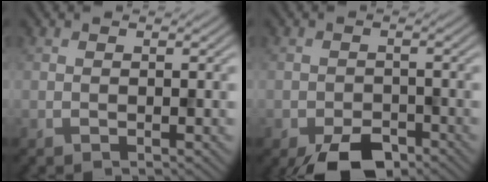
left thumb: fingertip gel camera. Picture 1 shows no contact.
{"total": 5.4, "force": [-3.8, 2.7, 2.8], "torque": [-0.046, -0.006, -0.064]}